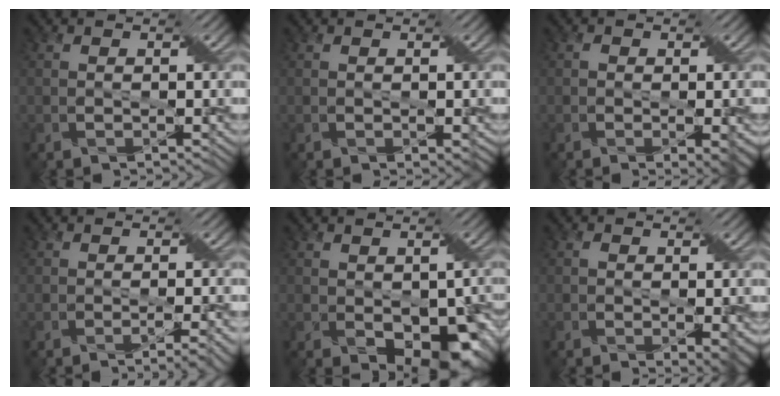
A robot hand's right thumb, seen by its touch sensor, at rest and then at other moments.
{"total": 1.4, "force": [0.0, 0.8, 1.1], "torque": [-0.010, -0.004, 0.005]}
{"total": 4.8, "force": [-1.6, 2.3, 3.9], "torque": [-0.048, -0.012, -0.018]}
{"total": 3.6, "force": [-2.0, 0.1, 3.0], "torque": [-0.042, -0.009, -0.026]}
{"total": 9.4, "force": [-2.7, 5.7, 7.0], "torque": [-0.101, -0.047, -0.017]}
{"total": 5.2, "force": [-1.4, 2.5, 4.3], "torque": [-0.060, -0.016, -0.012]}